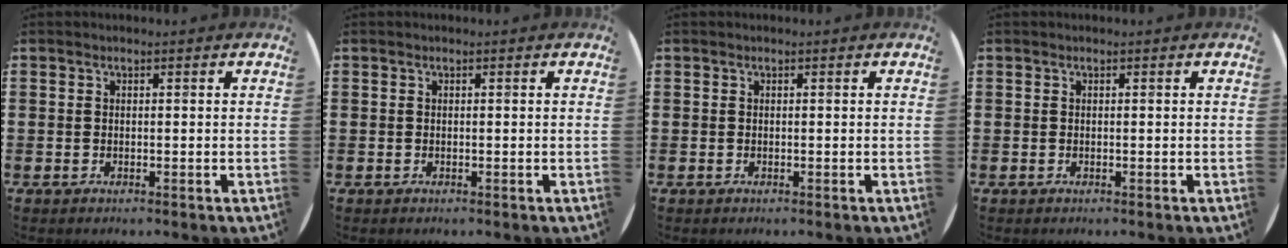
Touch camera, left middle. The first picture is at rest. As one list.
[{"total": 0.0}, {"total": 0.0}, {"total": 0.0}]